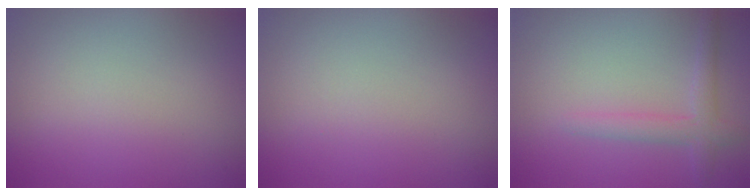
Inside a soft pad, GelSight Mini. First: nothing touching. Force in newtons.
{"total": 0.0}
{"total": 2.4, "press": 2.4, "slide": 0.1}